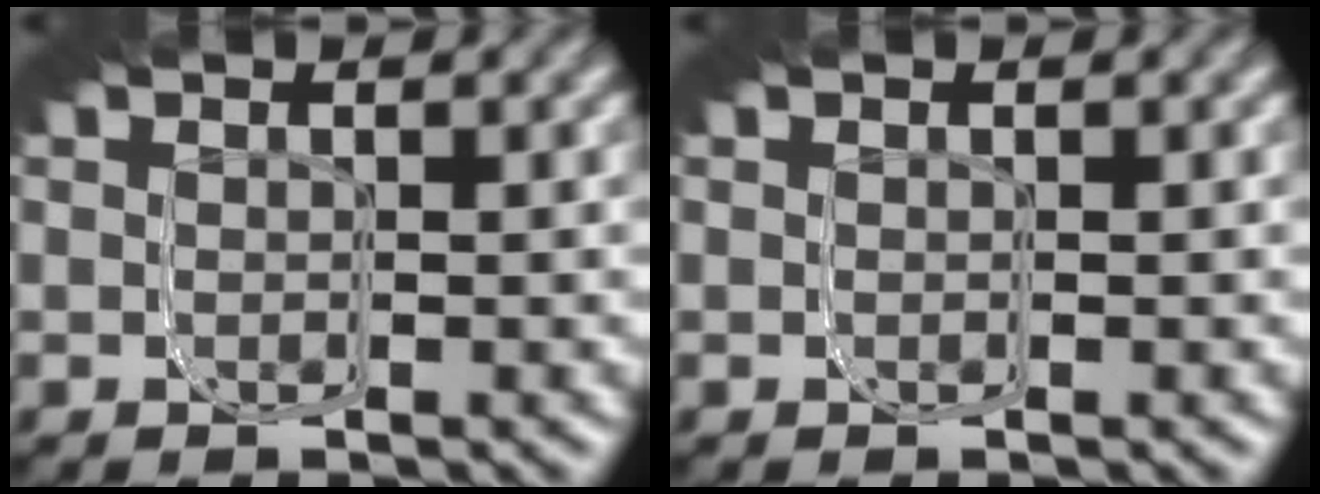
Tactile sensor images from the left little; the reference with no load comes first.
{"total": 0.0}